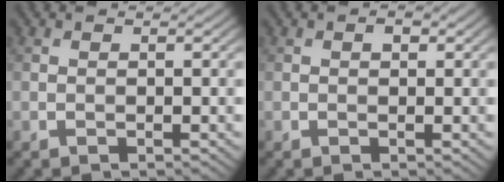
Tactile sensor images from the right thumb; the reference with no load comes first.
{"total": 1.0, "force": [0.3, 0.6, 0.7], "torque": [-0.008, -0.001, 0.002]}